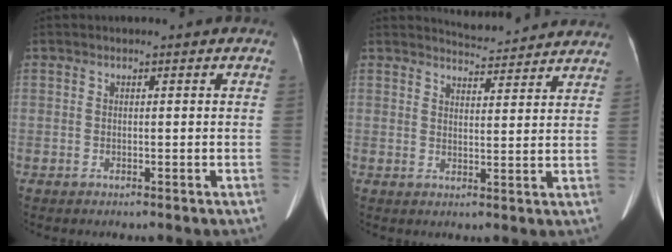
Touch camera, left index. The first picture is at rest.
{"total": 8.7, "force": [8.6, 0.8, 1.0], "torque": [-0.014, 0.004, 0.098]}